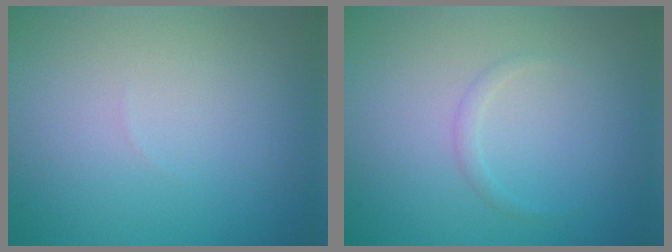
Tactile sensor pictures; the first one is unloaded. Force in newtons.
{"total": 0.8, "press": 0.8, "slide": 0.1}